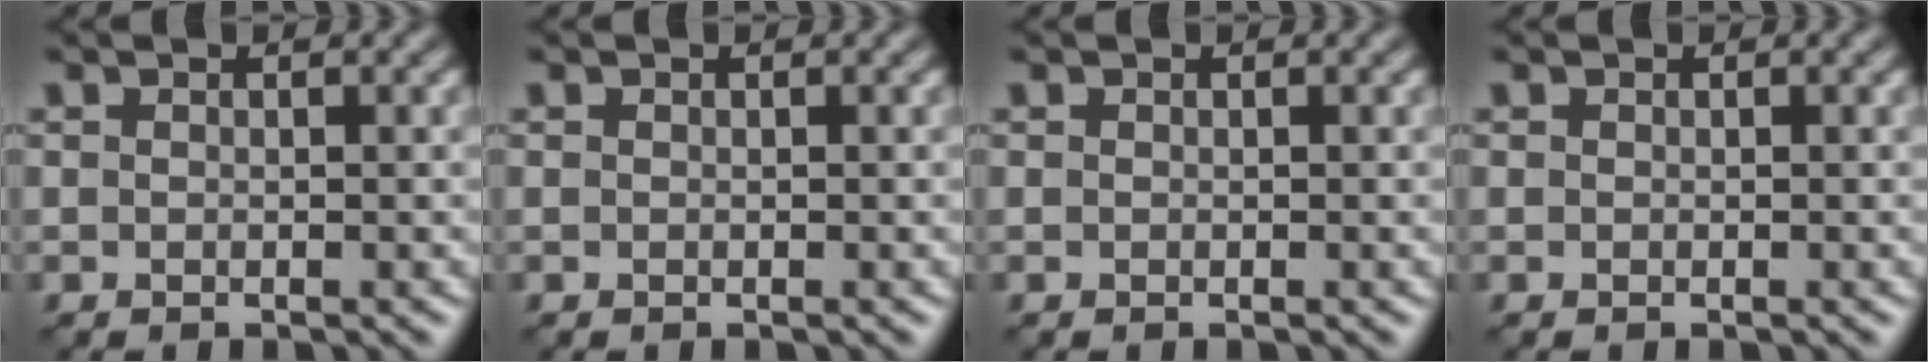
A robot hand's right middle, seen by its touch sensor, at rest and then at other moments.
{"total": 0.0}
{"total": 0.0}
{"total": 0.0}